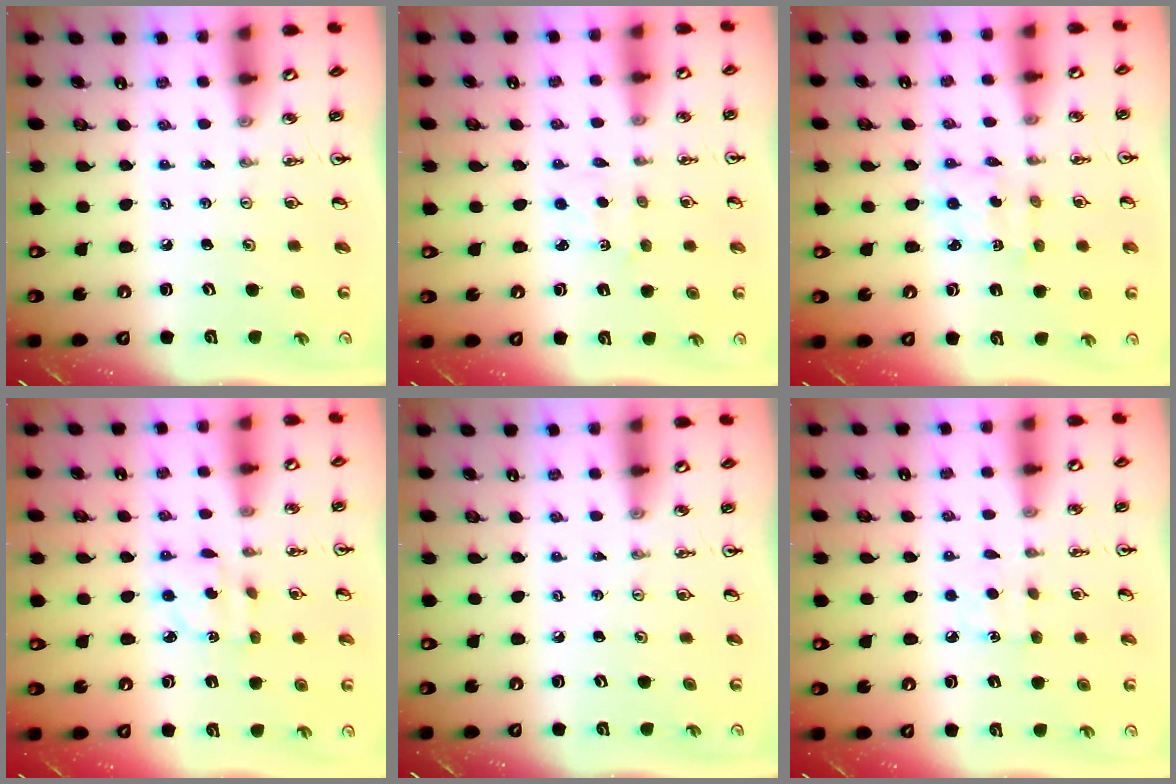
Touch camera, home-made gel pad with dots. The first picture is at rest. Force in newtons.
{"total": 1.4, "press": 1.4, "slide": 0.2}
{"total": 2.2, "press": 2.1, "slide": 0.7}
{"total": 2.7, "press": 2.7, "slide": 0.2}
{"total": 0.0}
{"total": 5.3, "press": 5.2, "slide": 0.6}